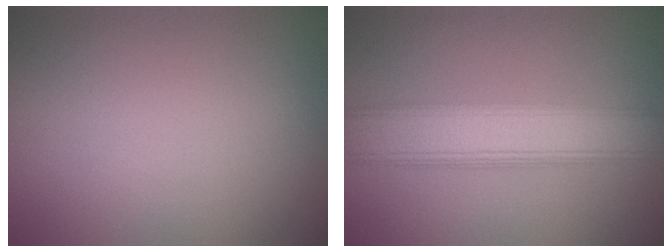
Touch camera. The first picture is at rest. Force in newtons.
{"total": 7.0, "press": 7.0, "slide": 0.3}